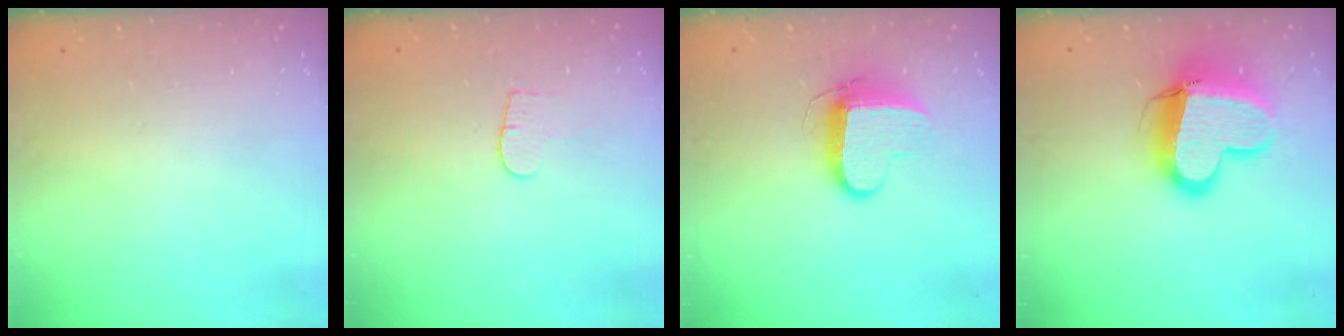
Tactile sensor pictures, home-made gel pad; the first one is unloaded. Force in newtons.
{"total": 4.4, "press": 4.4, "slide": 0.3}
{"total": 9.3, "press": 9.3, "slide": 0.5}
{"total": 16.2, "press": 16.0, "slide": 2.1}